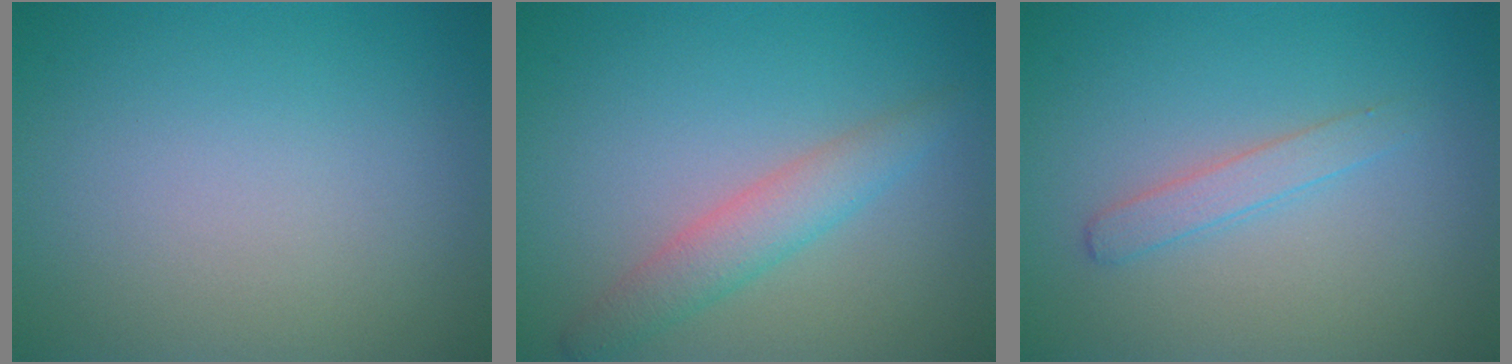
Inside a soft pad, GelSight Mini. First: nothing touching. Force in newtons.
{"total": 3.0, "press": 3.0, "slide": 0.1}
{"total": 1.6, "press": 1.6, "slide": 0.0}